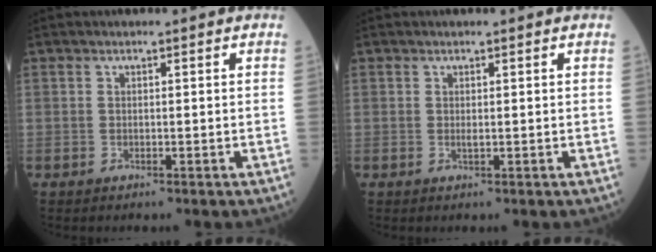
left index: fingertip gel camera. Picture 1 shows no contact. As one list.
[{"total": 0.5, "force": [0.1, 0.1, 0.5], "torque": [-0.015, -0.002, 0.001]}]